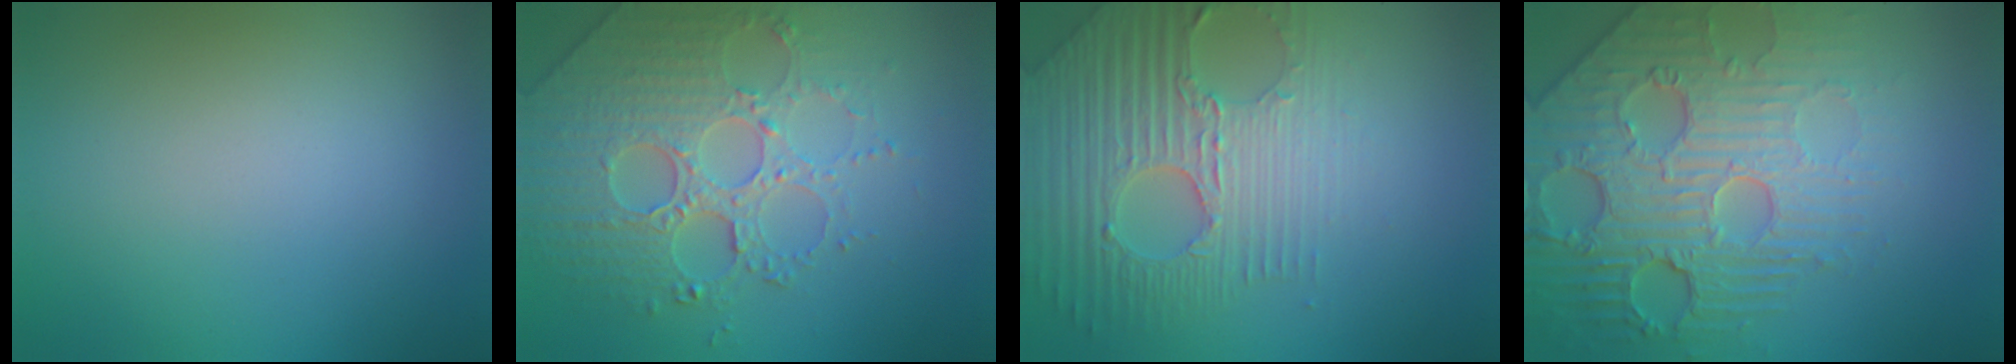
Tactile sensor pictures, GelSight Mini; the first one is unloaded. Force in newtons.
{"total": 5.2, "press": 5.0, "slide": 1.6}
{"total": 6.4, "press": 5.0, "slide": 3.9}
{"total": 7.0, "press": 5.7, "slide": 4.0}